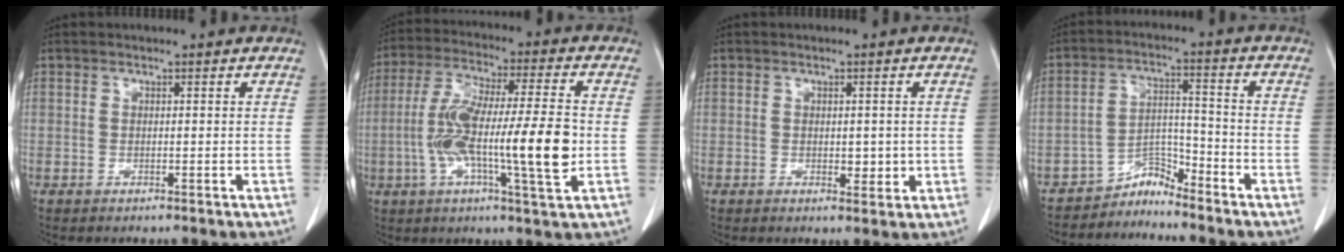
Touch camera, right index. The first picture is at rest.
{"total": 16.5, "force": [-2.3, 1.6, 16.3], "torque": [-0.294, 0.003, -0.042]}
{"total": 2.7, "force": [-0.2, 1.5, 2.3], "torque": [-0.027, -0.003, 0.003]}
{"total": 4.2, "force": [-4.2, 0.4, -0.6], "torque": [0.018, 0.017, -0.070]}